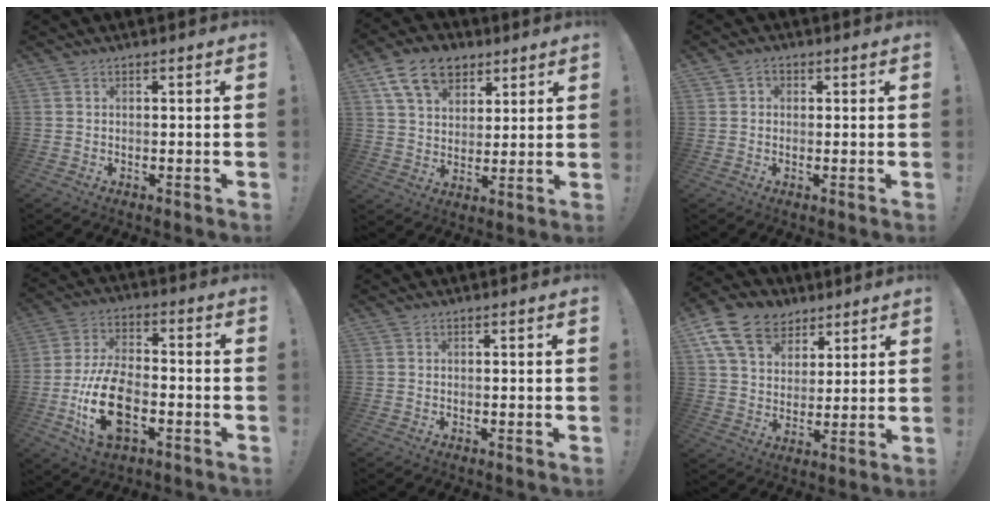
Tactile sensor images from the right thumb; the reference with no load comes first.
{"total": 14.3, "force": [8.0, 9.7, 6.9], "torque": [-0.114, -0.032, 0.153]}
{"total": 2.1, "force": [0.4, 1.8, 1.0], "torque": [-0.016, 0.002, 0.006]}
{"total": 17.1, "force": [-6.0, 9.4, 13.0], "torque": [-0.249, 0.022, -0.099]}
{"total": 0.0}
{"total": 15.6, "force": [8.7, 11.0, 6.8], "torque": [-0.118, -0.041, 0.169]}